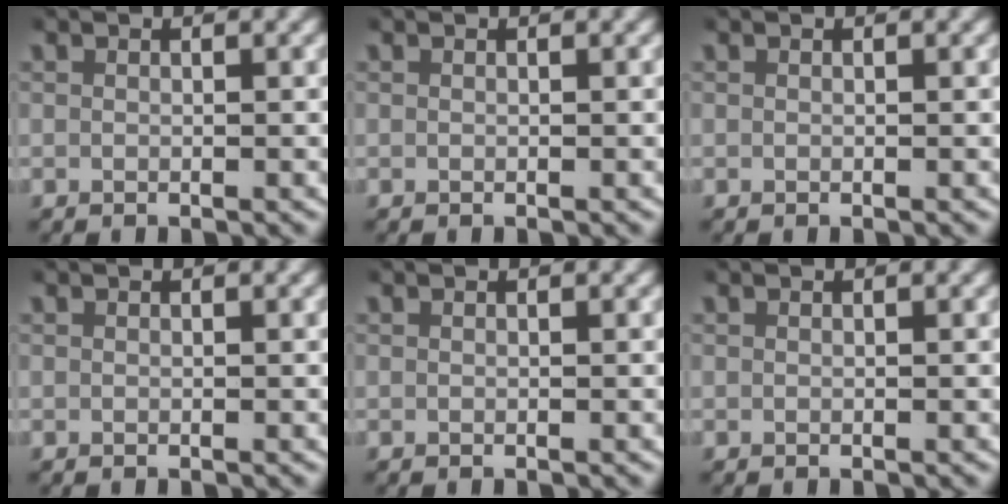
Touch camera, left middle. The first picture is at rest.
{"total": 0.0}
{"total": 0.0}
{"total": 0.0}
{"total": 0.0}
{"total": 0.0}